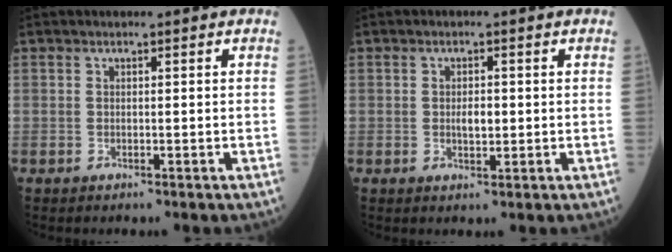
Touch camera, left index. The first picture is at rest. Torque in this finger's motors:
{"motor_torque": [0.44, -0.04, 0.13, 0.04]}